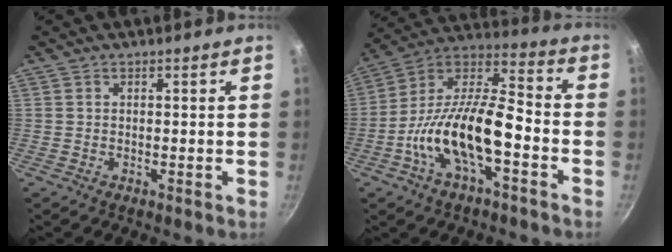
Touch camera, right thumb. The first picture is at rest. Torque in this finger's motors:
{"motor_torque": [1.81, 1.61, 1.75, -1.02, 0.19]}